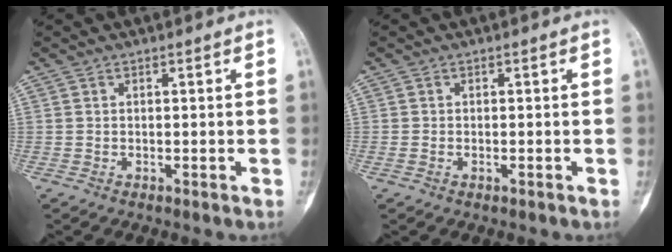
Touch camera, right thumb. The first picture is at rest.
{"total": 1.0, "force": [-0.4, 0.5, 0.7], "torque": [-0.021, 0.009, -0.004]}